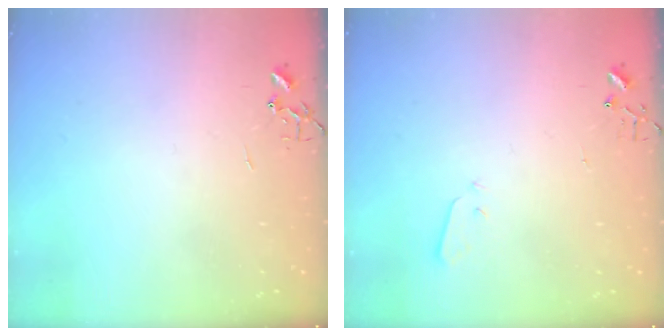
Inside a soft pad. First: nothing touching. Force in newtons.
{"total": 2.1, "press": 2.1, "slide": 0.3}